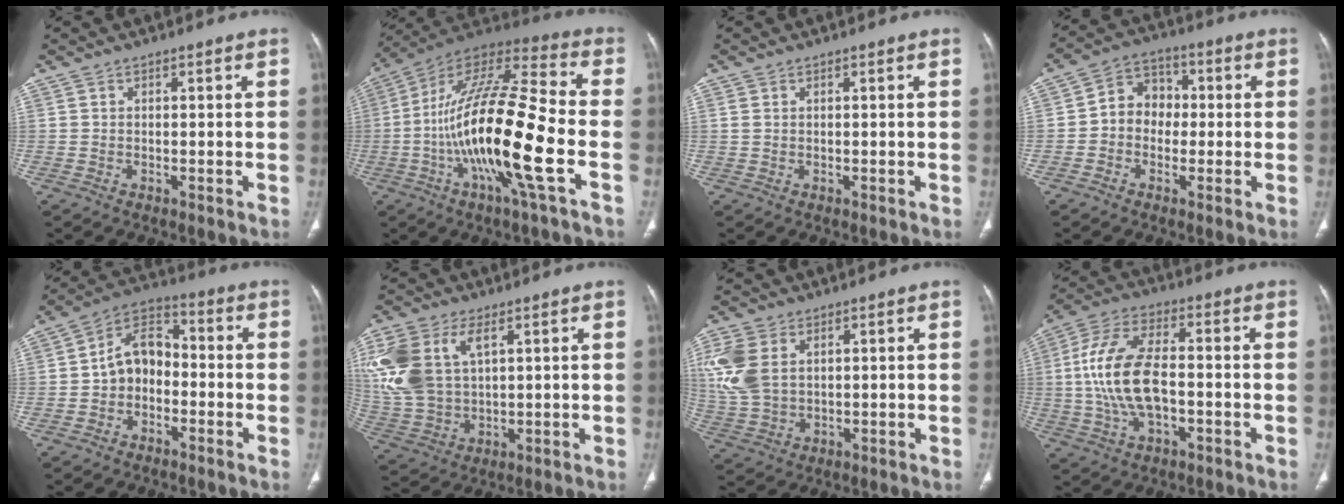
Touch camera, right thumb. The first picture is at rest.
{"total": 22.8, "force": [-5.6, 3.9, 21.8], "torque": [-0.421, 0.024, -0.103]}
{"total": 1.2, "force": [0.3, 0.8, 0.8], "torque": [-0.023, 0.003, 0.011]}
{"total": 8.0, "force": [-0.4, 6.8, 4.2], "torque": [-0.038, 0.029, -0.023]}
{"total": 9.2, "force": [-1.6, 6.9, 5.9], "torque": [-0.076, 0.037, -0.046]}
{"total": 16.9, "force": [5.8, 10.3, 12.1], "torque": [-0.273, -0.006, 0.120]}
{"total": 10.9, "force": [3.2, 7.2, 7.6], "torque": [-0.176, -0.002, 0.072]}
{"total": 14.0, "force": [-1.0, 7.1, 12.0], "torque": [-0.247, 0.022, -0.020]}